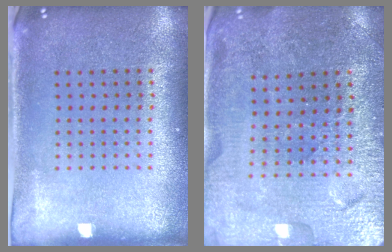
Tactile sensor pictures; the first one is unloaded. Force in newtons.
{"total": 3.2, "press": 3.2, "slide": 0.1}